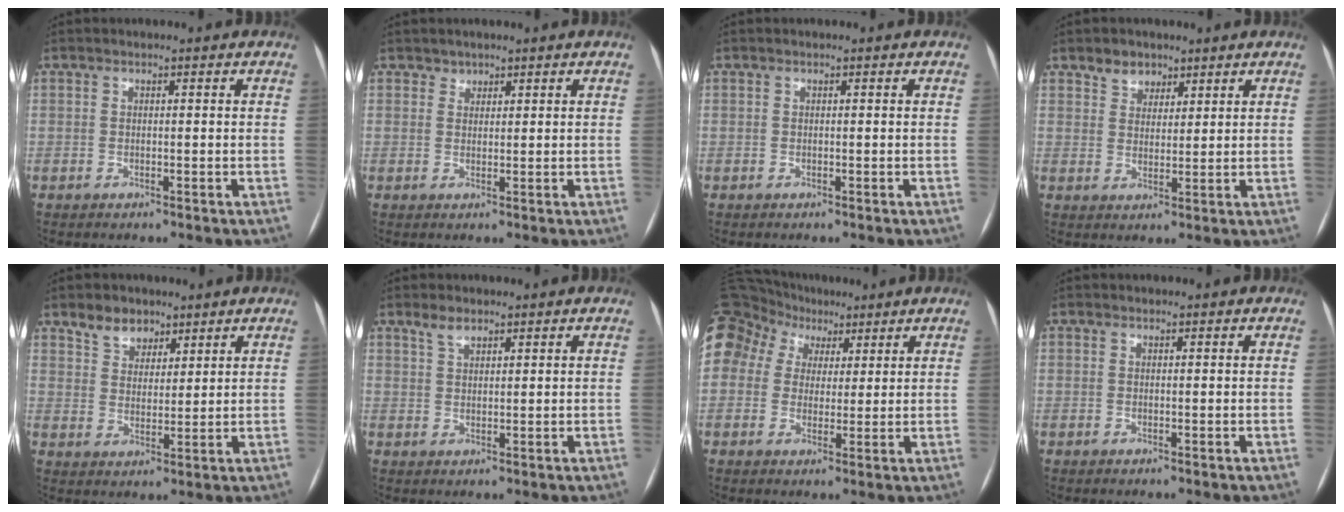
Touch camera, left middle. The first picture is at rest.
{"total": 1.3, "force": [1.0, 0.8, -0.1], "torque": [0.011, 0.000, 0.012]}
{"total": 0.0}
{"total": 3.7, "force": [2.6, 2.5, 0.6], "torque": [-0.008, 0.004, 0.044]}
{"total": 5.1, "force": [3.7, 3.3, 1.3], "torque": [-0.024, 0.006, 0.070]}
{"total": 2.4, "force": [1.9, 1.0, 1.2], "torque": [-0.028, 0.008, 0.039]}
{"total": 23.9, "force": [11.5, 18.7, 9.3], "torque": [-0.301, 0.117, 0.222]}
{"total": 0.0}